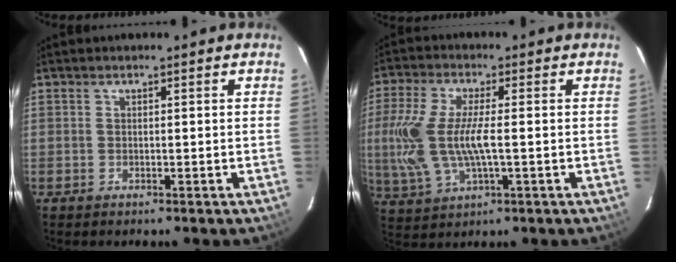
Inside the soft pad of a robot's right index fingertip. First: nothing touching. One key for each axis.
{"total": 12.9, "fx": -1.0, "fy": 4.6, "fz": 11.9, "tx": -0.256, "ty": -0.006, "tz": -0.013}